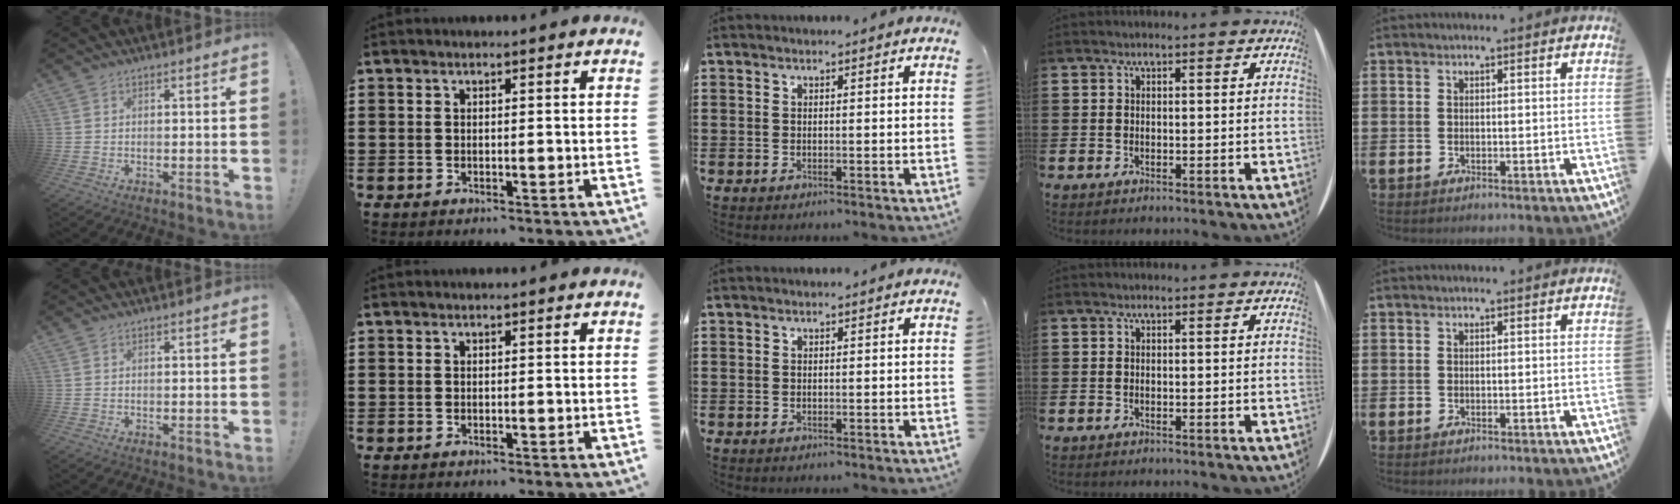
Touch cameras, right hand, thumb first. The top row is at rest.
{}